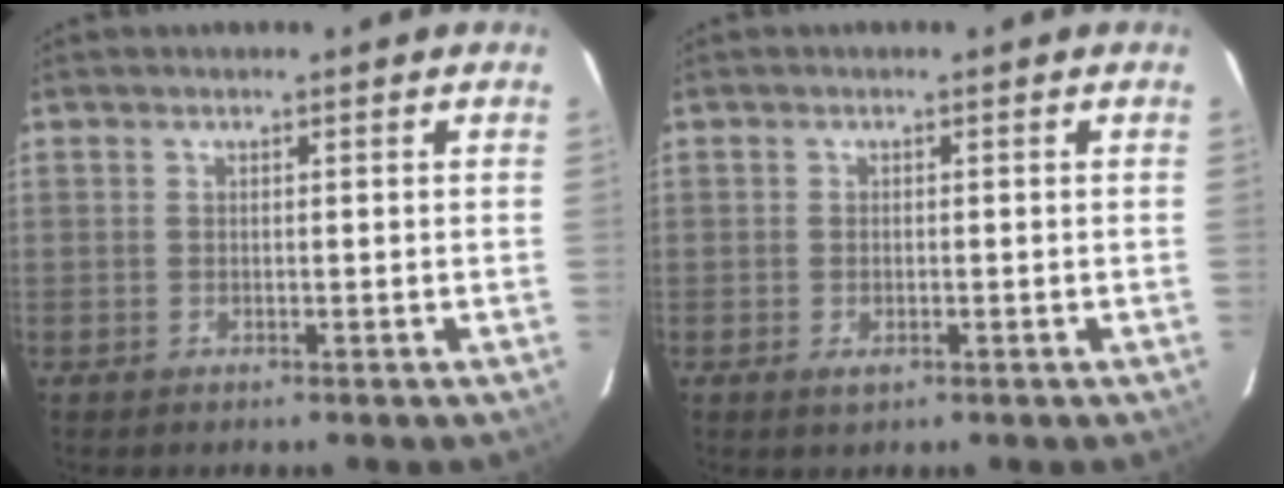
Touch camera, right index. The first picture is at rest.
{"total": 1.4, "force": [-0.5, 0.9, 1.0], "torque": [-0.019, -0.002, -0.006]}